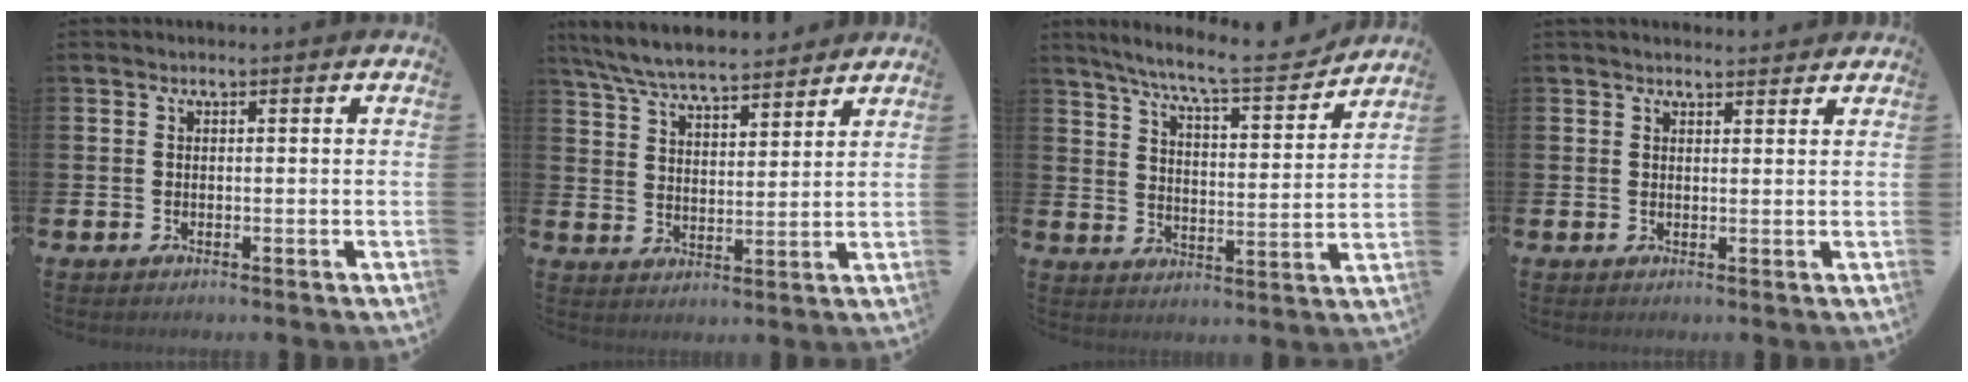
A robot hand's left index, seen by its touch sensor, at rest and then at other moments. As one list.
[{"total": 7.0, "force": [6.7, 0.9, 1.9], "torque": [-0.066, -0.032, 0.121]}, {"total": 8.9, "force": [8.0, 0.7, 3.7], "torque": [-0.092, -0.051, 0.136]}, {"total": 1.7, "force": [1.7, 0.4, 0.1], "torque": [0.005, -0.008, 0.028]}]